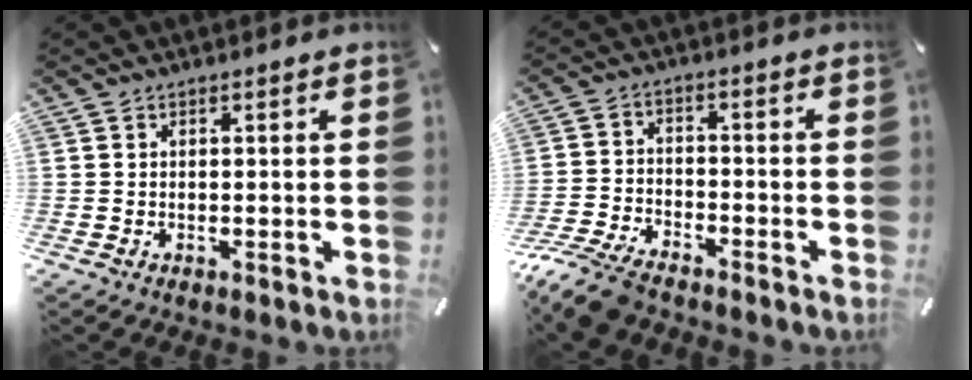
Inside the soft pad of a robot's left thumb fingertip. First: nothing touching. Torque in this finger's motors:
{"motor_torque": [-0.30, 0.51, 0.13, 0.13, 0.03]}